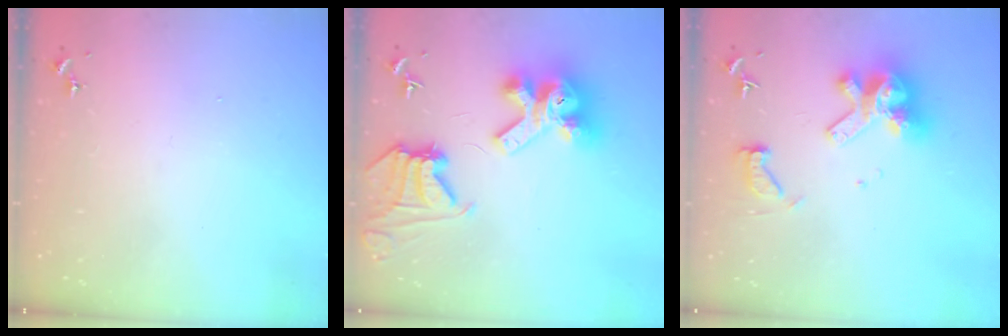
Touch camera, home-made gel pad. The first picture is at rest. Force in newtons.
{"total": 16.3, "press": 16.2, "slide": 2.3}
{"total": 14.0, "press": 13.9, "slide": 1.5}